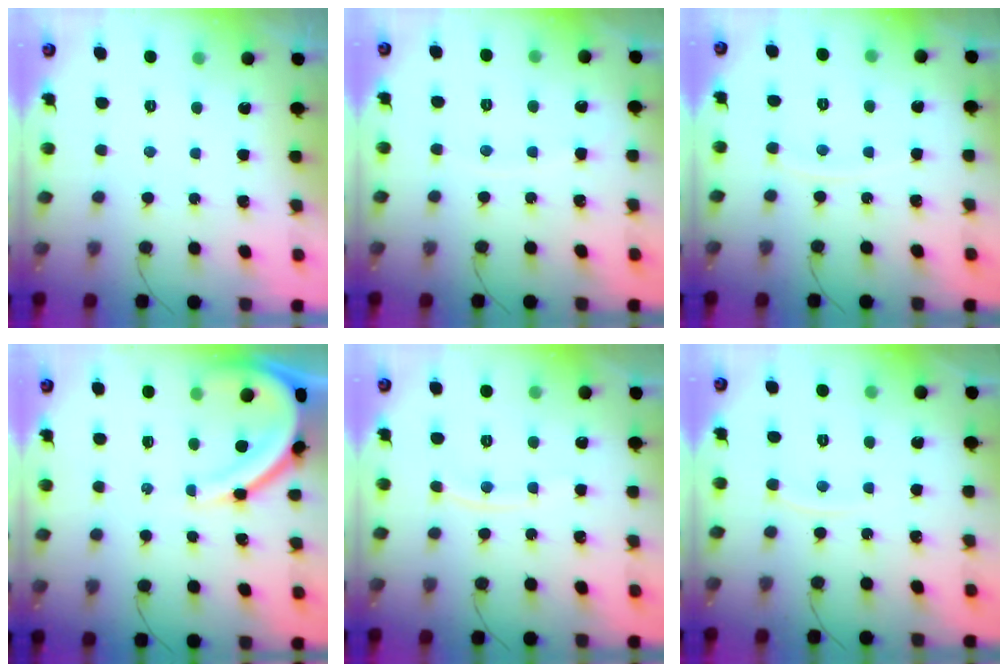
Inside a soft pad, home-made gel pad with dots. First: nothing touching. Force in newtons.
{"total": 4.1, "press": 4.0, "slide": 0.6}
{"total": 4.3, "press": 4.3, "slide": 0.4}
{"total": 12.4, "press": 12.3, "slide": 1.1}
{"total": 6.6, "press": 6.6, "slide": 0.9}
{"total": 4.2, "press": 4.1, "slide": 0.6}